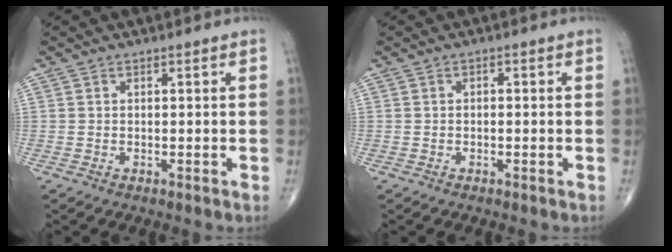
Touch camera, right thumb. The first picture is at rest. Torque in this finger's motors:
{"motor_torque": [-0.09, -0.03, -0.07, 0.27, 0.00]}